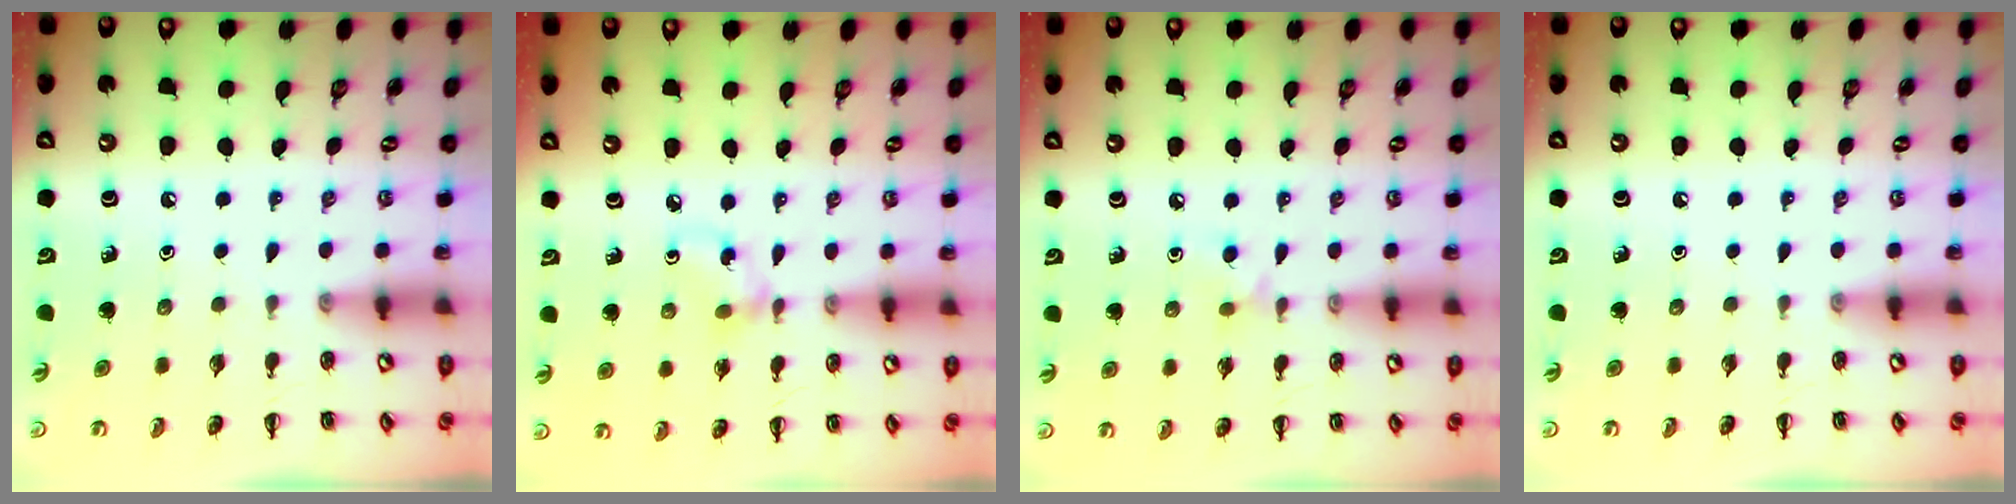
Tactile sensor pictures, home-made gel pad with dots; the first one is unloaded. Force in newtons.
{"total": 3.8, "press": 3.6, "slide": 1.3}
{"total": 4.4, "press": 4.1, "slide": 1.4}
{"total": 0.0}